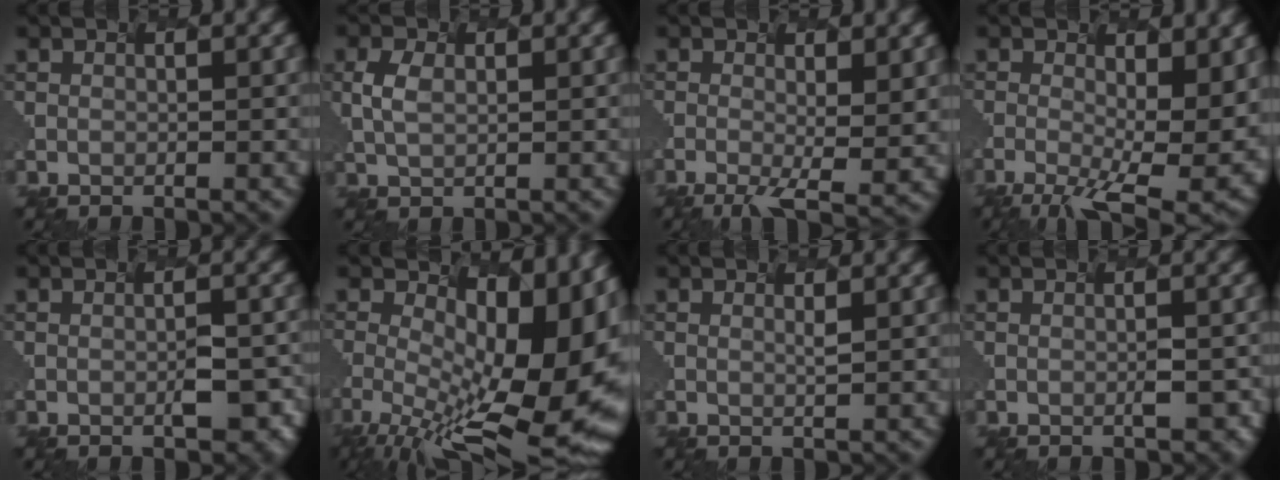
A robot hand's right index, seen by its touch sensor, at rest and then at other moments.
{"total": 0.6, "force": [-0.5, -0.1, 0.3], "torque": [-0.044, -0.010, 0.021]}
{"total": 3.3, "force": [-1.2, 0.0, 3.1], "torque": [-0.069, -0.020, 0.005]}
{"total": 8.6, "force": [-1.4, 2.3, 8.1], "torque": [-0.139, -0.026, 0.016]}
{"total": 3.0, "force": [-1.4, 0.4, 2.6], "torque": [-0.056, -0.016, 0.013]}
{"total": 13.7, "force": [-2.1, 5.3, 12.5], "torque": [-0.195, -0.030, 0.008]}
{"total": 0.9, "force": [-0.2, -0.8, -0.4], "torque": [-0.017, -0.009, 0.013]}
{"total": 1.6, "force": [-0.9, -0.1, 1.3], "torque": [-0.032, -0.007, 0.017]}